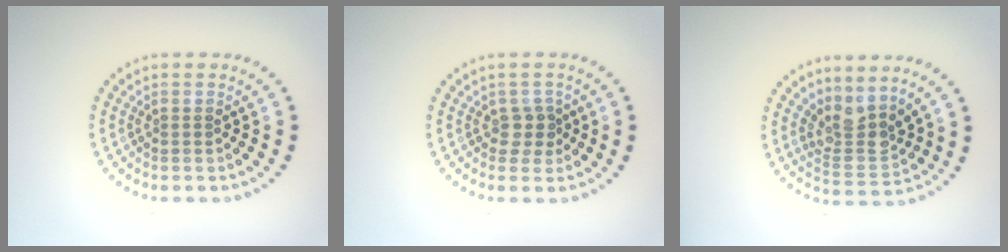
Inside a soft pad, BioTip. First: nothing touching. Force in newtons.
{"total": 1.6, "press": 1.3, "slide": 0.9}
{"total": 3.3, "press": 2.6, "slide": 2.0}